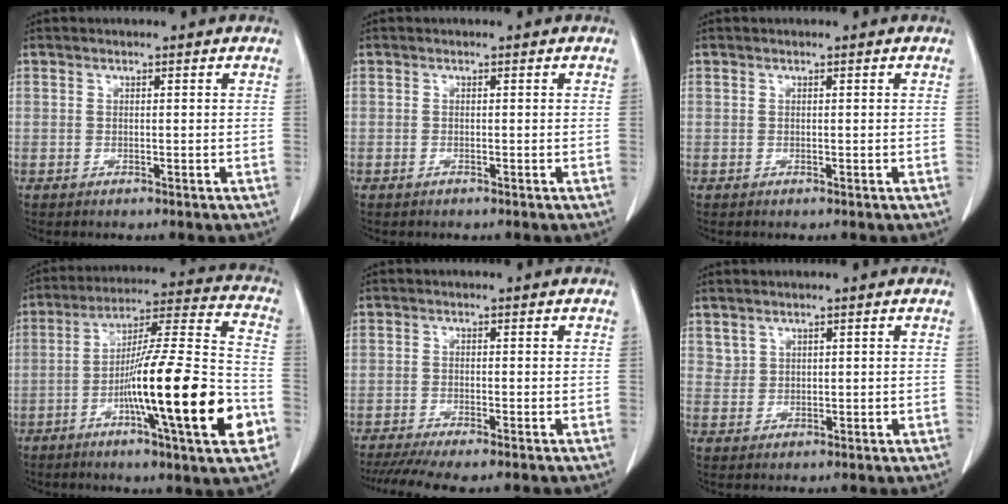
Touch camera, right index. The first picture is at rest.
{"total": 0.0}
{"total": 0.0}
{"total": 22.1, "force": [-7.0, 0.8, 20.9], "torque": [-0.306, -0.005, -0.110]}
{"total": 7.0, "force": [-5.7, 0.4, 4.1], "torque": [-0.062, -0.012, -0.091]}
{"total": 1.8, "force": [1.4, 1.1, 0.1], "torque": [0.006, 0.005, 0.028]}